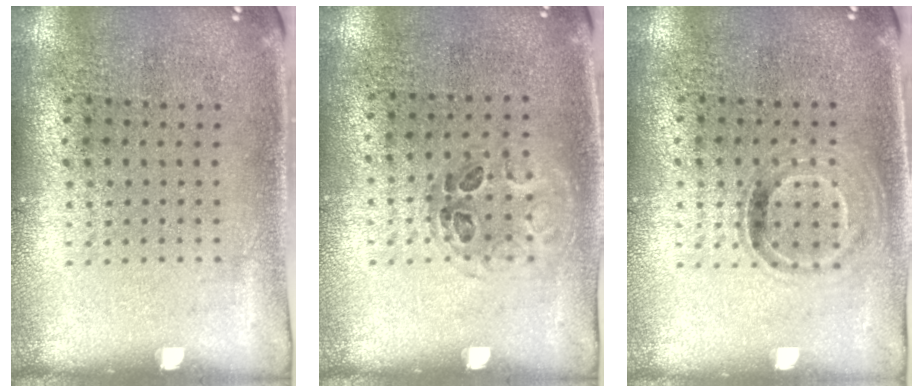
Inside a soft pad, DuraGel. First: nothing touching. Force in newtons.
{"total": 1.0, "press": 0.7, "slide": 0.7}
{"total": 1.0, "press": 0.8, "slide": 0.6}